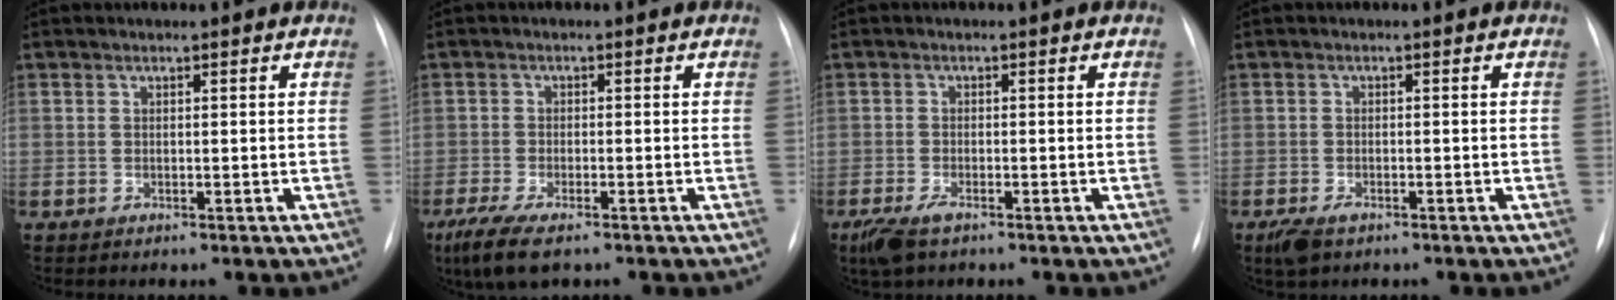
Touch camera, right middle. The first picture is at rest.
{"total": 7.1, "force": [-4.8, 1.9, 4.8], "torque": [-0.094, -0.020, -0.078]}
{"total": 4.0, "force": [-2.6, 1.4, 2.7], "torque": [-0.062, -0.009, -0.044]}
{"total": 3.1, "force": [-2.0, 1.4, 1.9], "torque": [-0.043, -0.006, -0.029]}